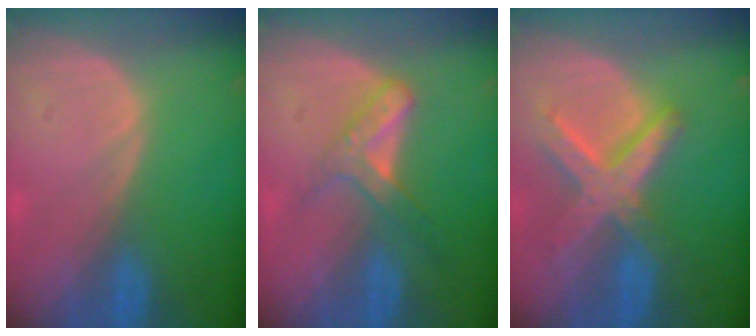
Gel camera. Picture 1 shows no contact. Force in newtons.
{"total": 5.6, "press": 4.9, "slide": 2.7}
{"total": 8.3, "press": 7.1, "slide": 4.3}